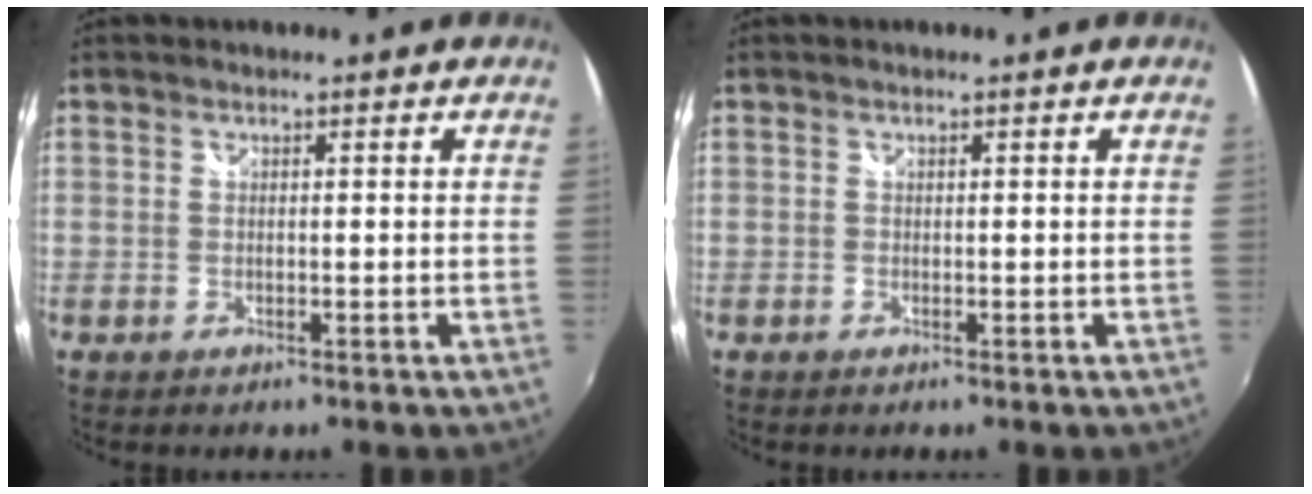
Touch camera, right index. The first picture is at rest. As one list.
[{"total": 0.0}]